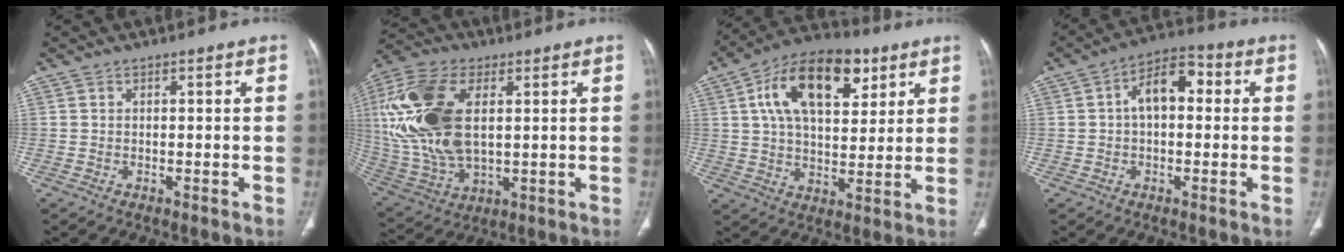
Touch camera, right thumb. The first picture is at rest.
{"total": 21.3, "force": [3.8, 11.7, 17.4], "torque": [-0.381, -0.008, 0.075]}
{"total": 18.9, "force": [7.5, 10.4, 13.9], "torque": [-0.198, -0.006, 0.120]}
{"total": 8.7, "force": [1.0, 5.2, 6.9], "torque": [-0.095, 0.031, 0.007]}